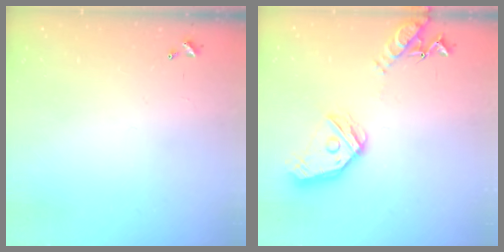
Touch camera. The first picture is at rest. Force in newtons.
{"total": 17.4, "press": 17.3, "slide": 2.0}